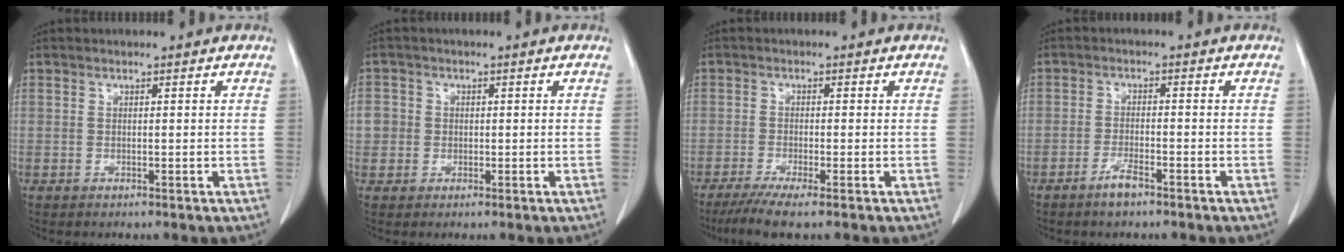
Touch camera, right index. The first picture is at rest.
{"total": 3.0, "force": [0.0, 2.9, 0.5], "torque": [0.003, 0.012, 0.000]}
{"total": 5.5, "force": [-4.0, -0.1, 3.8], "torque": [-0.062, -0.014, -0.070]}
{"total": 3.1, "force": [-2.3, 0.5, 2.0], "torque": [-0.040, -0.001, -0.043]}